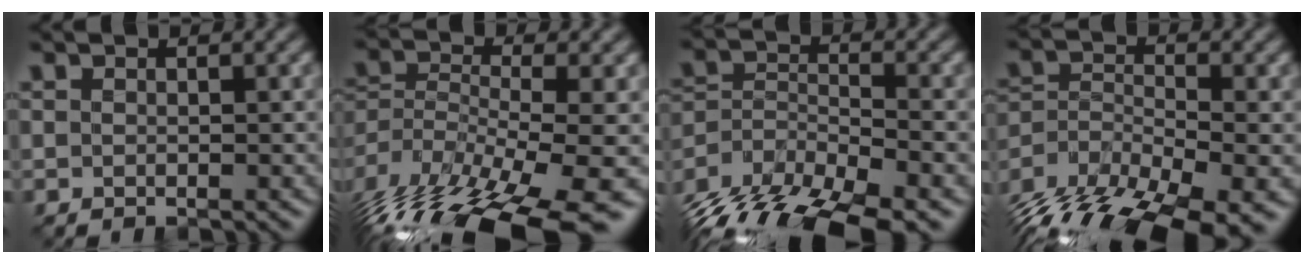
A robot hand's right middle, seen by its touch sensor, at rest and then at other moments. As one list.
[{"total": 16.8, "force": [-11.4, 5.7, 10.9], "torque": [-0.226, -0.034, -0.170]}, {"total": 13.4, "force": [-10.3, 4.9, 6.9], "torque": [-0.132, -0.020, -0.167]}, {"total": 14.8, "force": [-11.0, 5.5, 8.2], "torque": [-0.160, -0.019, -0.166]}]